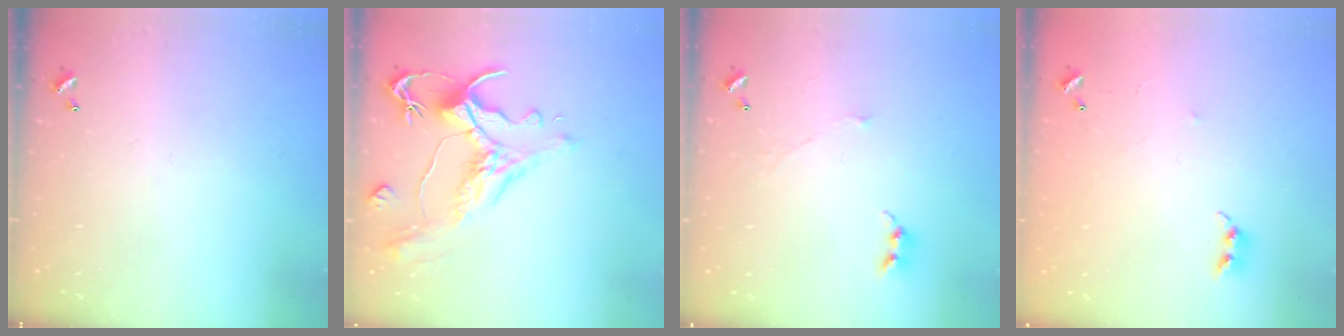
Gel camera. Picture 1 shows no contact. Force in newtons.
{"total": 1.6, "press": 0.6, "slide": 1.5}
{"total": 1.1, "press": 1.1, "slide": 0.4}
{"total": 6.9, "press": 6.9, "slide": 0.5}